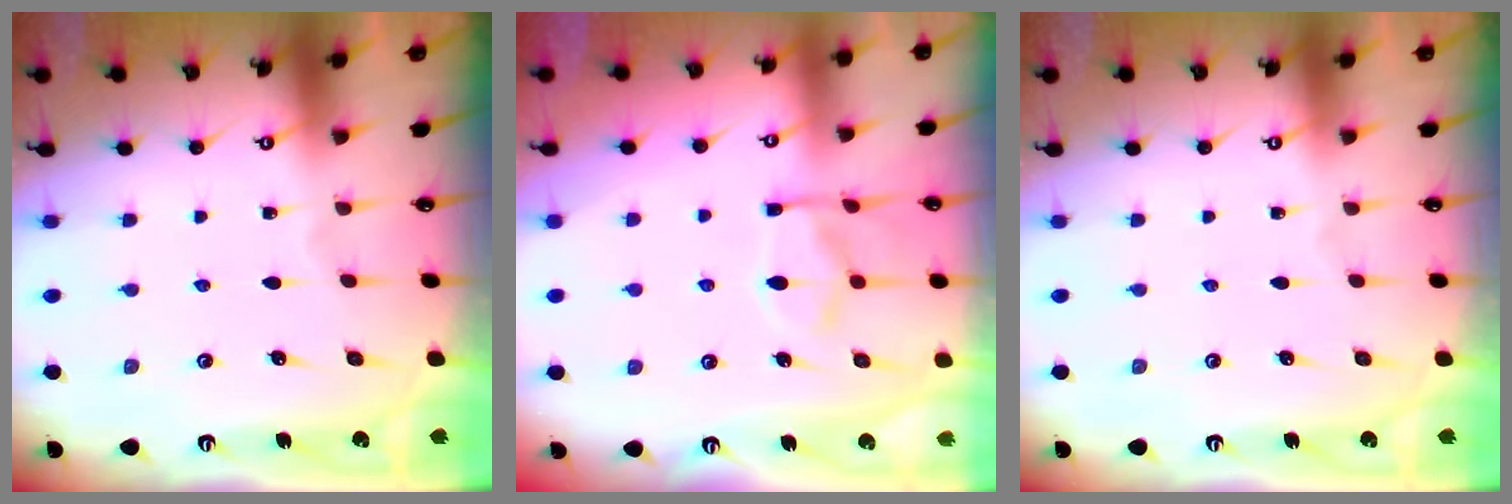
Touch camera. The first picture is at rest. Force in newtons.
{"total": 10.5, "press": 10.4, "slide": 1.3}
{"total": 0.0}